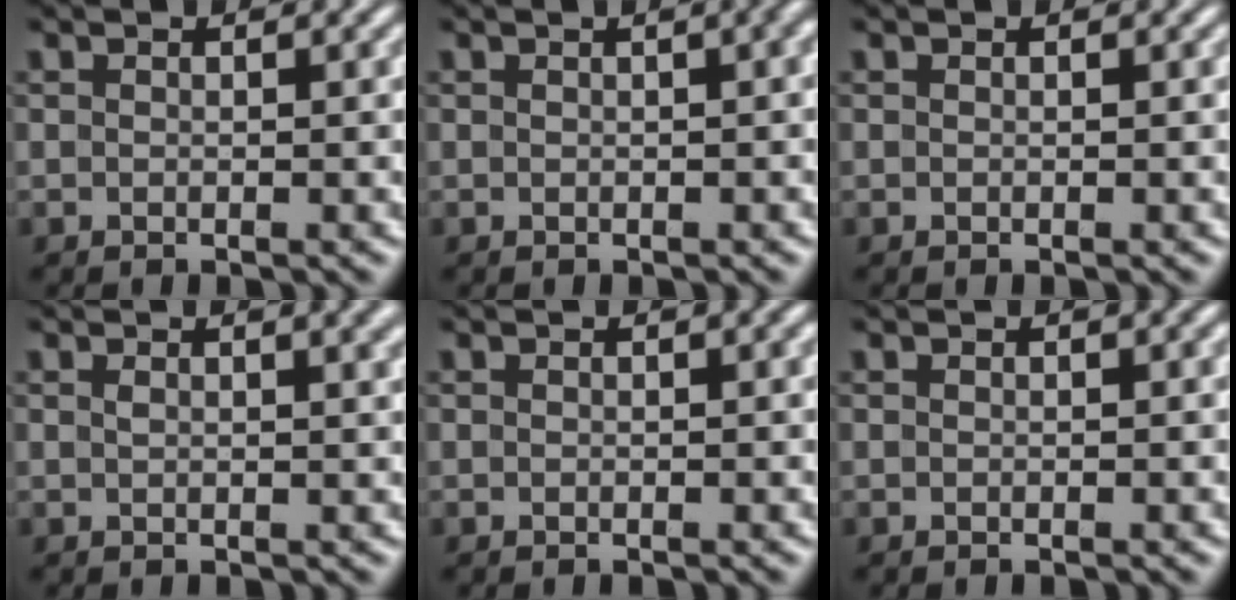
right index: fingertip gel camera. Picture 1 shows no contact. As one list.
[{"total": 1.9, "force": [0.3, 0.4, 1.9], "torque": [-0.008, 0.012, 0.000]}, {"total": 0.0}, {"total": 1.1, "force": [0.4, -0.4, 1.0], "torque": [-0.011, -0.002, 0.010]}, {"total": 0.0}, {"total": 0.0}]